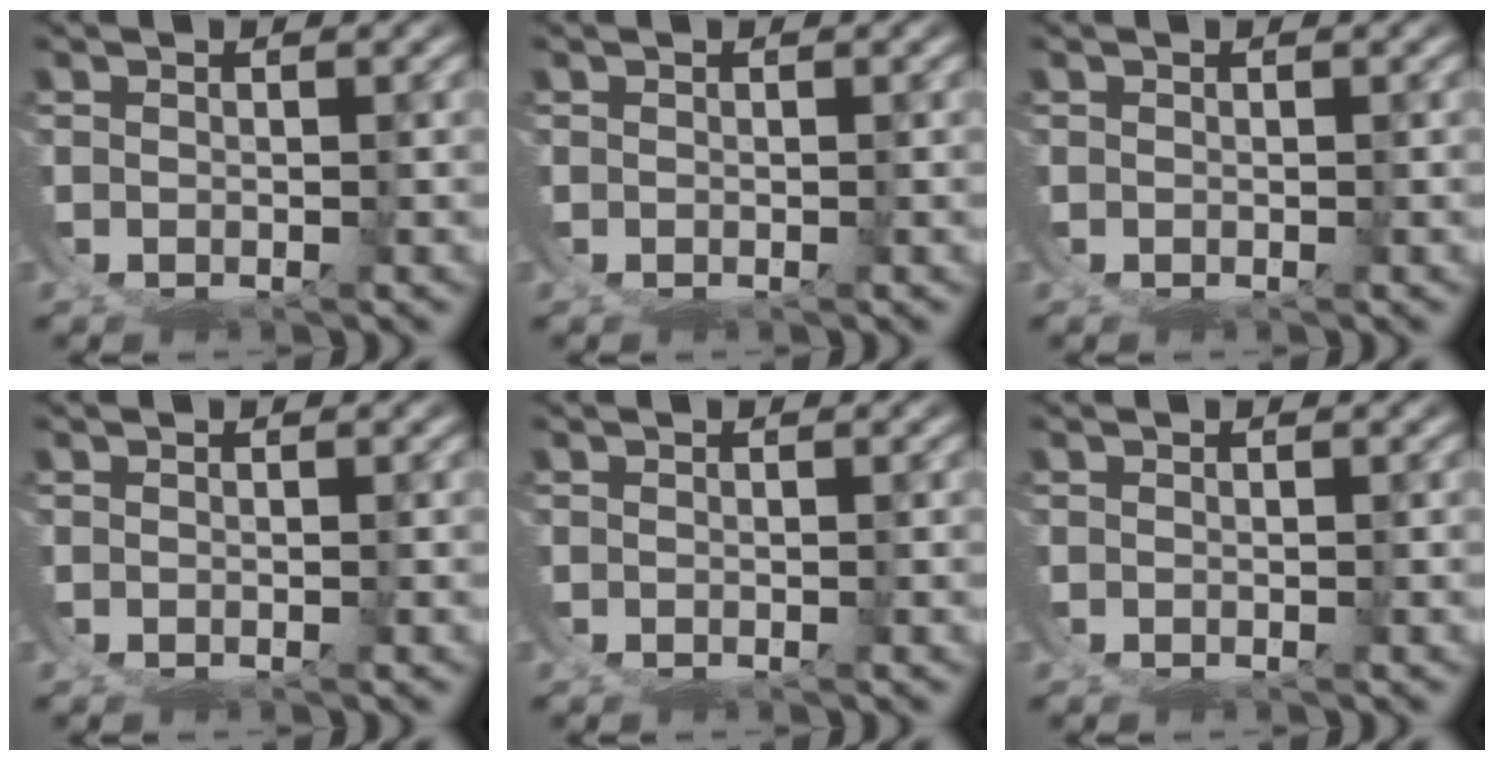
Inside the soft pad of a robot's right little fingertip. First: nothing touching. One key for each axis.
{"total": 0.0}
{"total": 0.0}
{"total": 0.0}
{"total": 0.0}
{"total": 0.0}